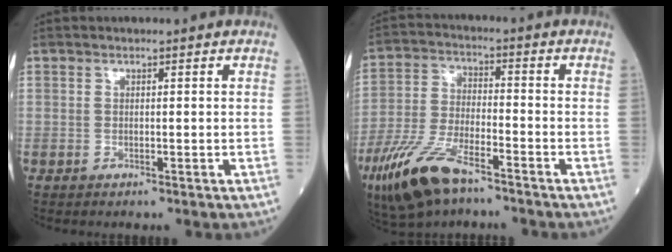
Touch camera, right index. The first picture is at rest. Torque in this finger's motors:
{"motor_torque": [0.68, -0.68, 0.60, 0.14]}